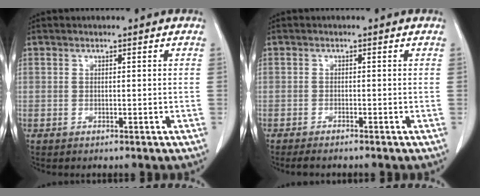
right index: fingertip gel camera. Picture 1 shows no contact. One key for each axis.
{"total": 2.3, "fx": -2.1, "fy": 0.2, "fz": 1.0, "tx": -0.012, "ty": -0.005, "tz": -0.032}